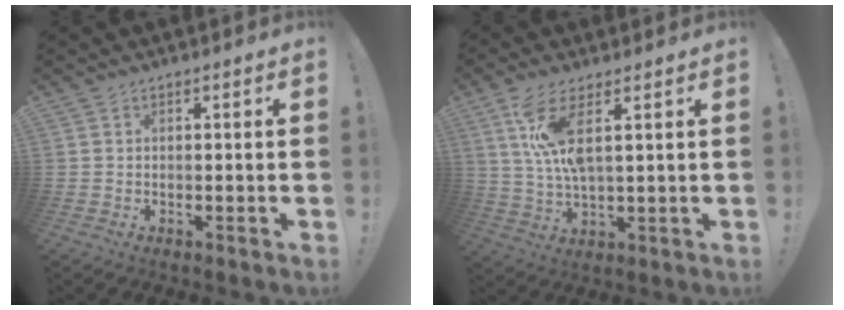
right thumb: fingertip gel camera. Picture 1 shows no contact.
{"total": 10.6, "force": [4.4, 2.8, 9.2], "torque": [-0.196, -0.021, 0.078]}